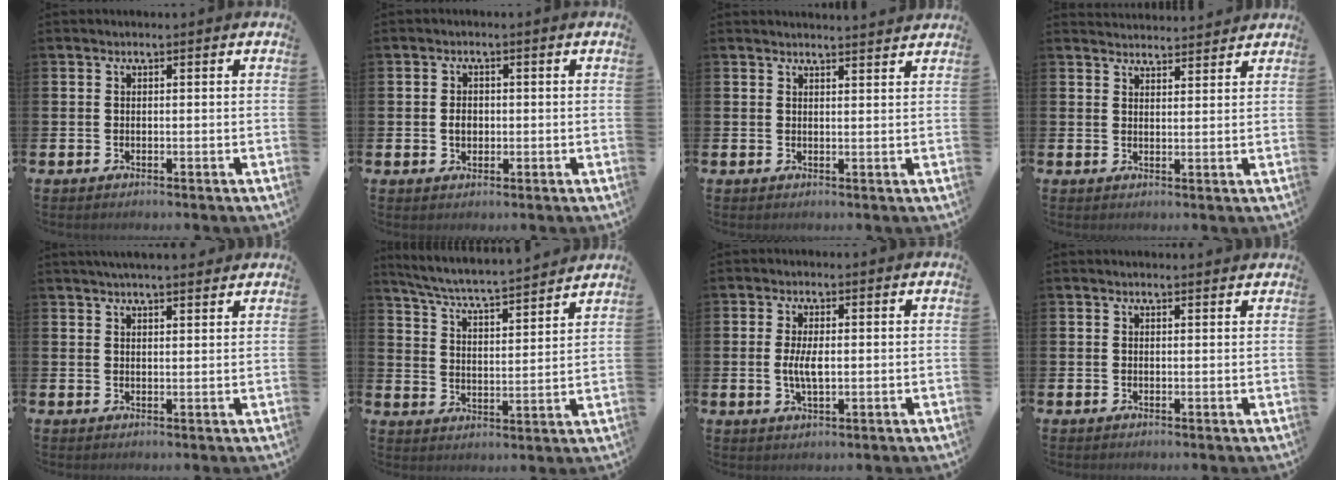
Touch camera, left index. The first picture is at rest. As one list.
[{"total": 2.1, "force": [-0.1, 1.6, 1.3], "torque": [-0.008, 0.001, -0.009]}, {"total": 2.3, "force": [2.2, -0.2, -0.1], "torque": [0.008, -0.015, 0.039]}, {"total": 3.1, "force": [3.1, 0.4, -0.2], "torque": [0.003, -0.019, 0.056]}, {"total": 3.4, "force": [3.3, 0.1, 0.9], "torque": [-0.019, -0.011, 0.059]}, {"total": 5.8, "force": [5.6, -0.1, 1.6], "torque": [-0.059, -0.049, 0.092]}, {"total": 3.7, "force": [0.1, 1.5, 3.4], "torque": [-0.055, 0.000, -0.003]}, {"total": 0.9, "force": [0.9, 0.0, 0.2], "torque": [0.006, -0.002, 0.014]}]